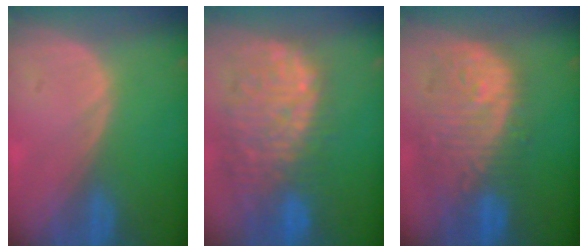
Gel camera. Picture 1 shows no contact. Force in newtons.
{"total": 12.9, "press": 11.2, "slide": 6.5}
{"total": 12.3, "press": 10.8, "slide": 5.9}